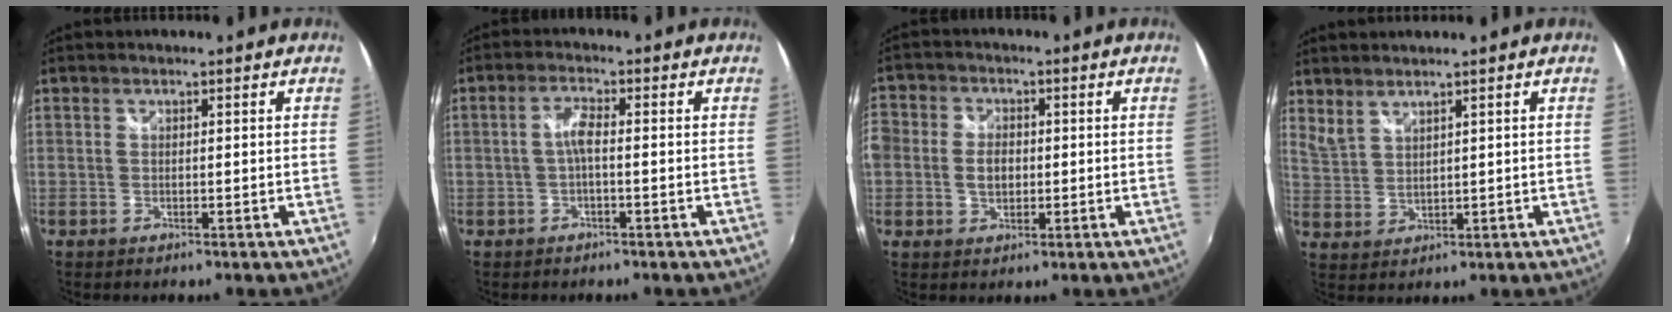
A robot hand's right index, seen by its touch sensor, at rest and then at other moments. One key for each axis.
{"total": 2.8, "fx": -0.7, "fy": 0.4, "fz": 2.6, "tx": -0.056, "ty": 0.007, "tz": -0.013}
{"total": 8.8, "fx": -1.1, "fy": 7.4, "fz": 4.7, "tx": -0.120, "ty": 0.015, "tz": -0.028}
{"total": 3.4, "fx": 3.0, "fy": 0.7, "fz": 1.4, "tx": -0.026, "ty": 0.000, "tz": 0.062}